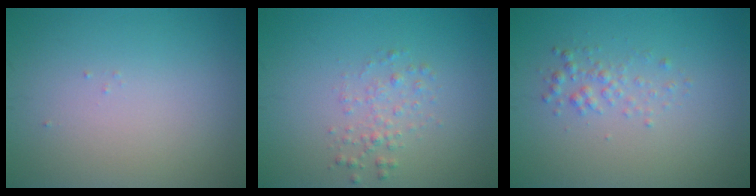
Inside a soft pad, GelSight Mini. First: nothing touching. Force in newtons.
{"total": 1.6, "press": 1.6, "slide": 0.1}
{"total": 1.5, "press": 1.5, "slide": 0.1}